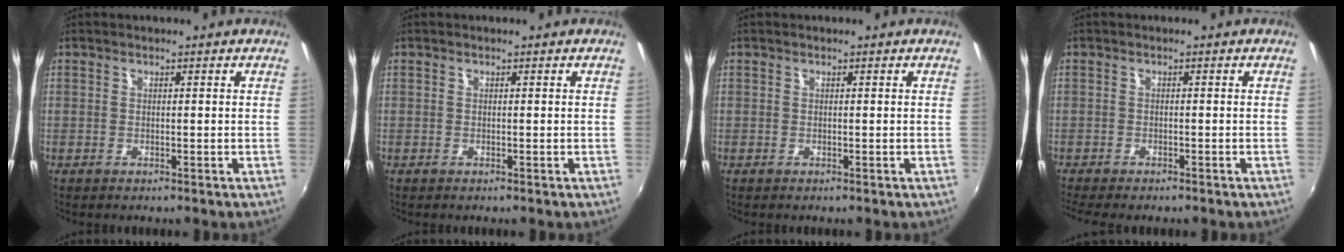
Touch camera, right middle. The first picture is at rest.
{"total": 0.0}
{"total": 0.0}
{"total": 4.7, "force": [-4.0, 0.9, 2.2], "torque": [-0.053, -0.024, -0.069]}